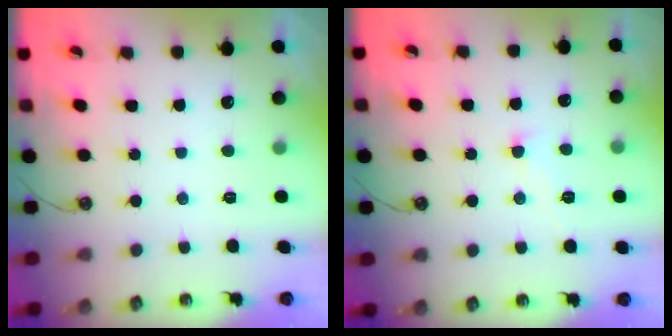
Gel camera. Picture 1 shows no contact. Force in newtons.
{"total": 1.1, "press": 1.0, "slide": 0.3}